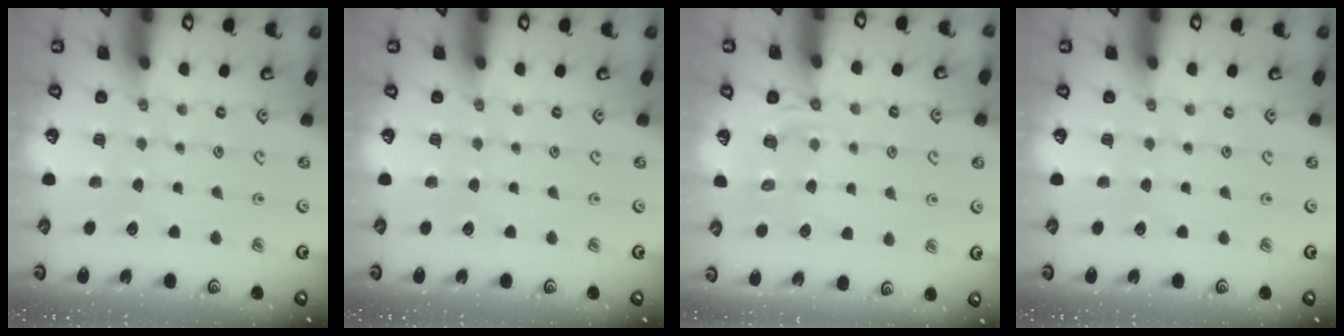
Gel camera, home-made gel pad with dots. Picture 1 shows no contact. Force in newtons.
{"total": 0.0}
{"total": 3.7, "press": 3.1, "slide": 1.9}
{"total": 0.0}